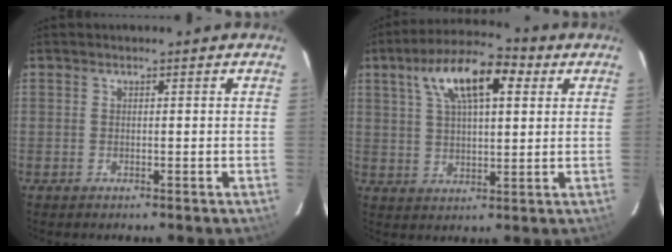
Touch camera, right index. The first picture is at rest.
{"total": 13.7, "force": [6.0, 5.4, 11.1], "torque": [-0.199, 0.032, 0.098]}